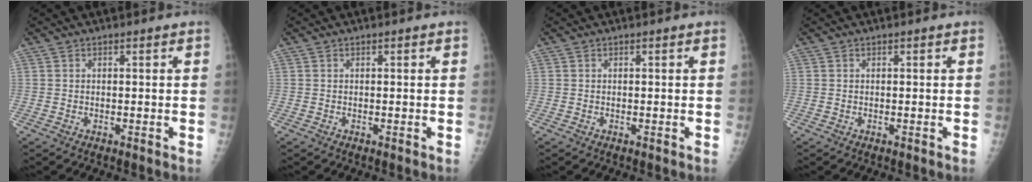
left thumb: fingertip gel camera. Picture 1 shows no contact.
{"total": 0.0}
{"total": 0.0}
{"total": 0.0}